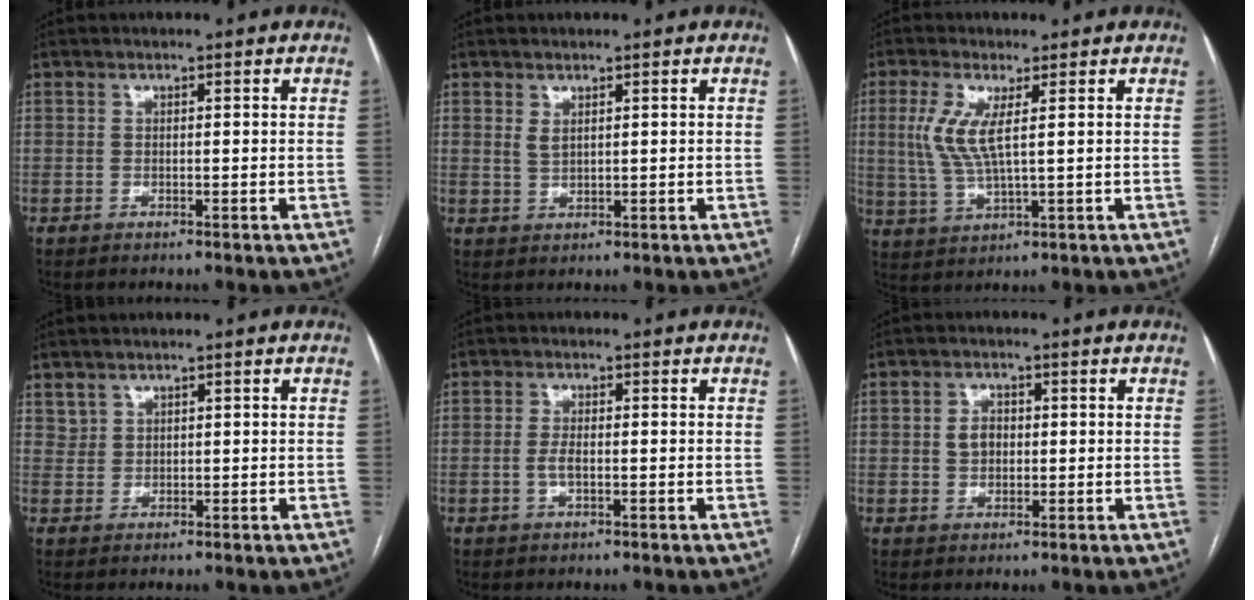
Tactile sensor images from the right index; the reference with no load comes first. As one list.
[{"total": 1.5, "force": [0.8, 0.7, 1.0], "torque": [-0.021, -0.001, 0.022]}, {"total": 6.8, "force": [1.6, 1.3, 6.4], "torque": [-0.156, 0.000, 0.035]}, {"total": 1.2, "force": [1.0, 0.7, -0.1], "torque": [0.009, 0.008, 0.020]}, {"total": 1.9, "force": [-0.3, 0.6, 1.8], "torque": [-0.042, 0.001, -0.006]}, {"total": 3.0, "force": [0.2, 2.3, 1.9], "torque": [-0.034, 0.008, 0.006]}]